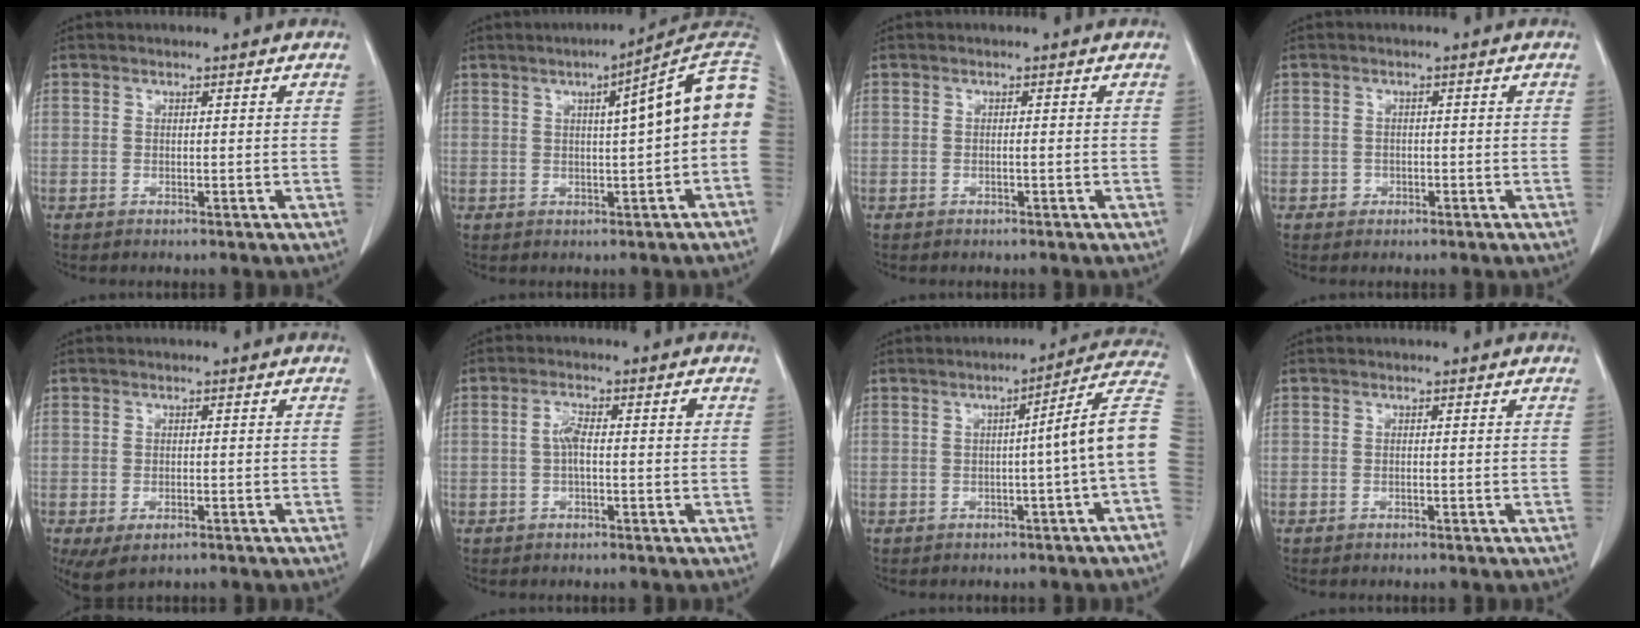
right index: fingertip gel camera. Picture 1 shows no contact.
{"total": 10.4, "force": [1.6, 0.3, 10.3], "torque": [-0.130, 0.031, 0.014]}
{"total": 0.6, "force": [-0.2, 0.0, 0.6], "torque": [-0.011, 0.001, -0.001]}
{"total": 1.3, "force": [-0.6, 1.1, 0.2], "torque": [0.001, 0.005, -0.009]}
{"total": 4.9, "force": [-2.7, 2.4, 3.3], "torque": [-0.059, -0.012, -0.039]}
{"total": 4.0, "force": [0.2, 1.0, 3.9], "torque": [-0.078, 0.017, 0.004]}
{"total": 9.6, "force": [-0.8, -1.8, 9.4], "torque": [-0.108, 0.020, -0.017]}
{"total": 0.0}